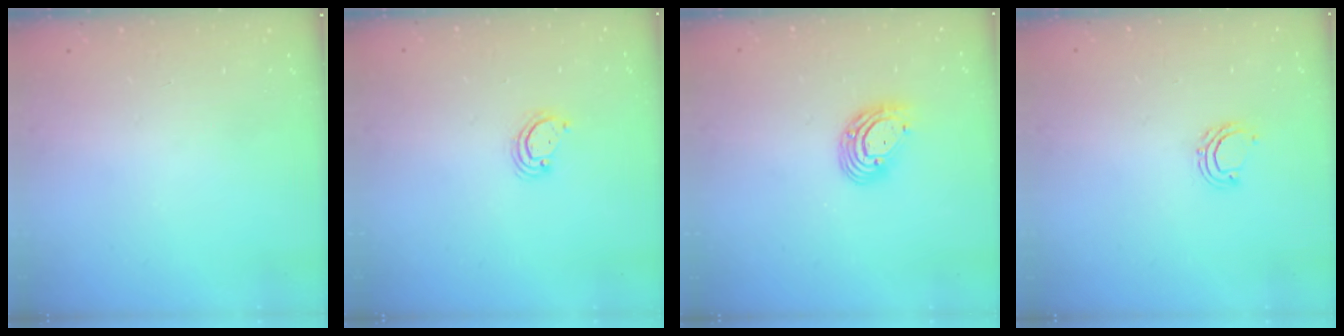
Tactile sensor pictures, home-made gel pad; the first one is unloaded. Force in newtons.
{"total": 4.2, "press": 4.2, "slide": 0.4}
{"total": 9.6, "press": 9.4, "slide": 1.9}
{"total": 5.2, "press": 5.0, "slide": 1.2}